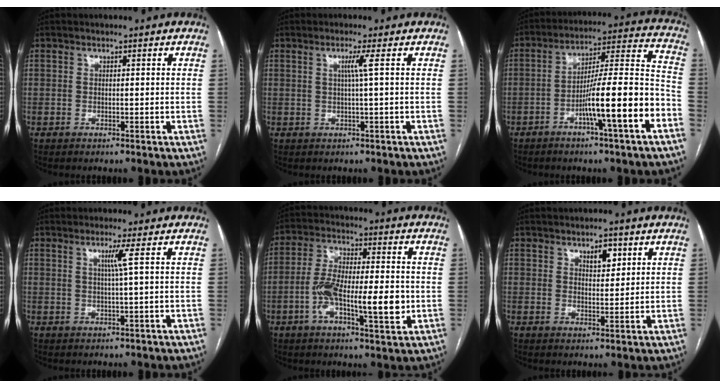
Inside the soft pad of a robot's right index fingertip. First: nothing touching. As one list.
[{"total": 2.3, "force": [0.5, -0.9, 2.1], "torque": [-0.040, -0.002, 0.012]}, {"total": 14.8, "force": [-6.1, 0.1, 13.5], "torque": [-0.212, 0.013, -0.098]}, {"total": 2.5, "force": [0.7, -1.0, 2.2], "torque": [-0.044, -0.004, 0.016]}, {"total": 12.8, "force": [-2.6, 3.5, 12.0], "torque": [-0.216, 0.007, -0.043]}, {"total": 3.3, "force": [1.8, 1.4, 2.4], "torque": [-0.037, -0.001, 0.031]}]